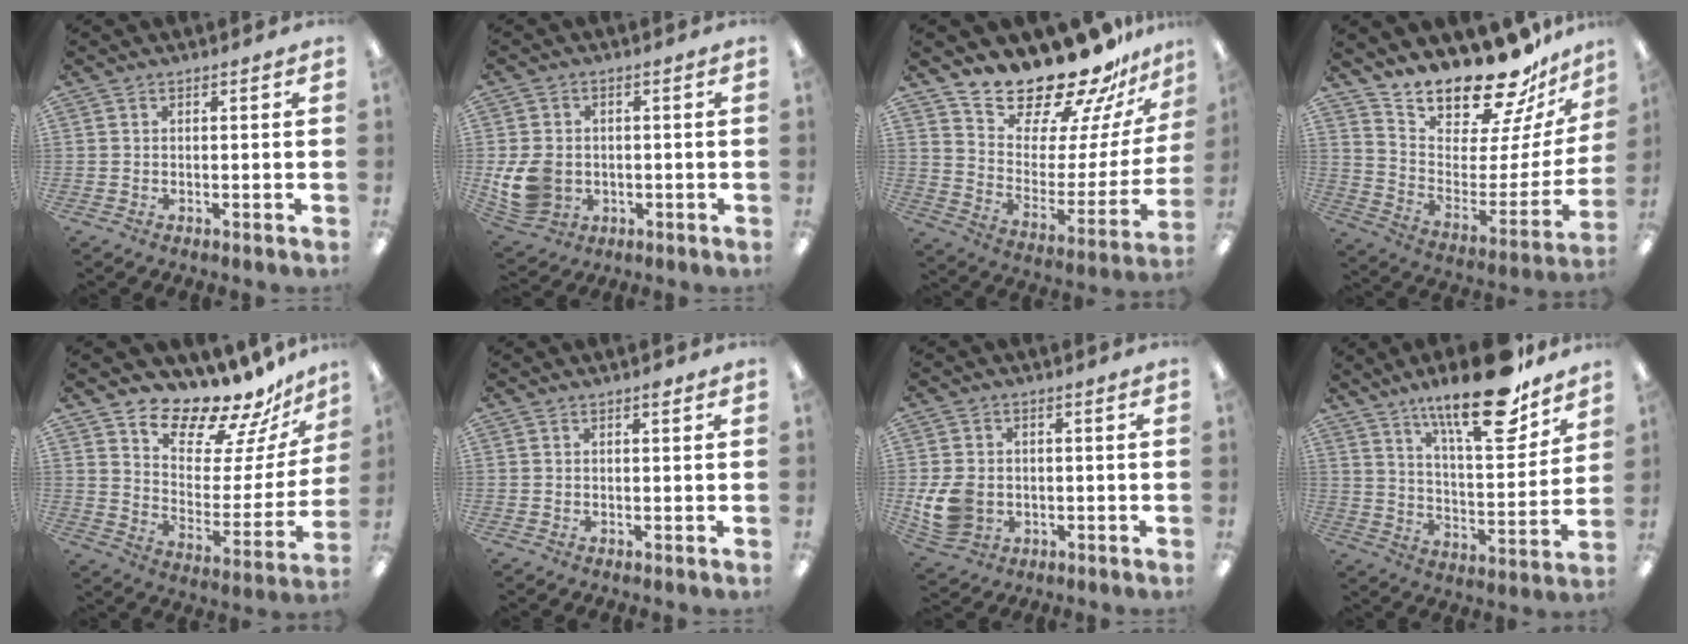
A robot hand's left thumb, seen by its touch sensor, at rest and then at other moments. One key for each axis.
{"total": 10.1, "fx": -1.3, "fy": 8.3, "fz": 5.6, "tx": -0.120, "ty": 0.010, "tz": -0.018}
{"total": 20.8, "fx": 19.4, "fy": 5.5, "fz": 5.4, "tx": -0.090, "ty": -0.172, "tz": 0.337}
{"total": 18.7, "fx": 17.4, "fy": 4.0, "fz": 5.4, "tx": -0.090, "ty": -0.159, "tz": 0.295}
{"total": 15.6, "fx": 14.1, "fy": 4.7, "fz": 4.8, "tx": -0.077, "ty": -0.129, "tz": 0.244}
{"total": 1.0, "fx": 0.6, "fy": 0.2, "fz": 0.7, "tx": -0.008, "ty": -0.001, "tz": 0.009}
{"total": 9.3, "fx": -1.2, "fy": 7.6, "fz": 5.2, "tx": -0.105, "ty": 0.009, "tz": -0.017}
{"total": 21.2, "fx": 15.1, "fy": 6.0, "fz": 13.5, "tx": -0.211, "ty": -0.095, "tz": 0.247}